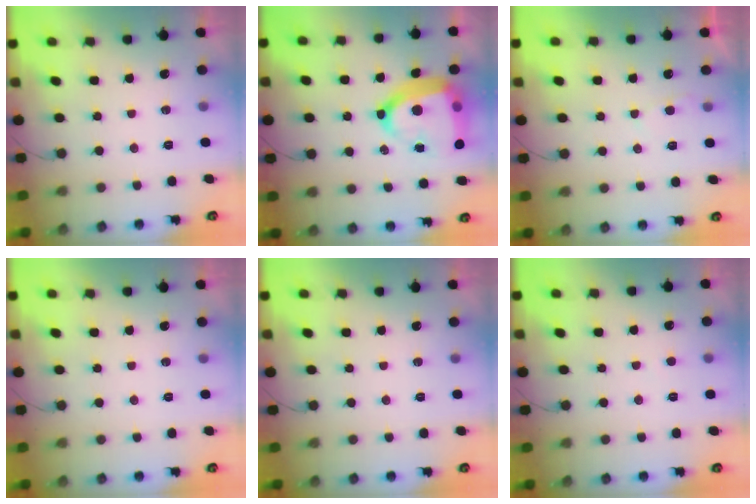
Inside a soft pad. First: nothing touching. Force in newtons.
{"total": 20.1, "press": 20.0, "slide": 1.7}
{"total": 2.5, "press": 2.5, "slide": 0.4}
{"total": 0.0}
{"total": 0.0}
{"total": 1.7, "press": 1.7, "slide": 0.1}